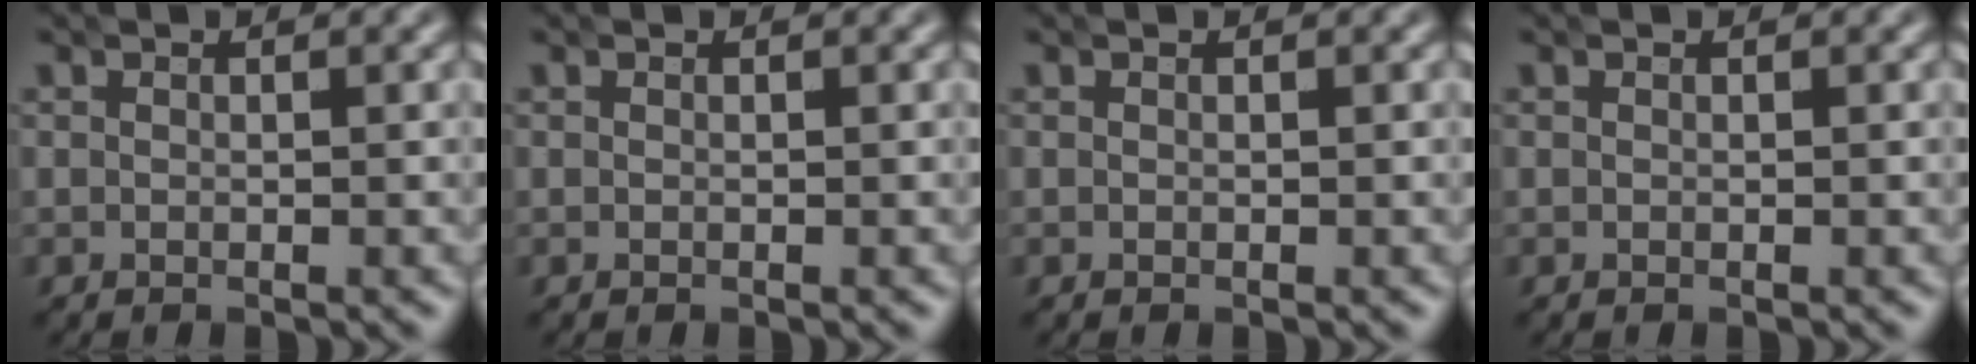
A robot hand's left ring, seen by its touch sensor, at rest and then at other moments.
{"total": 0.0}
{"total": 0.0}
{"total": 0.0}